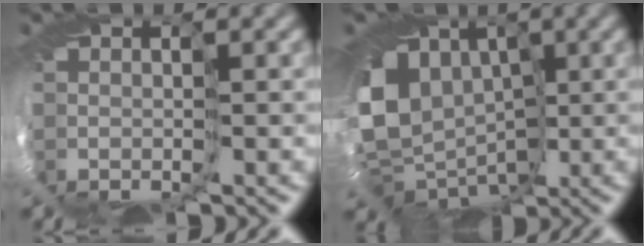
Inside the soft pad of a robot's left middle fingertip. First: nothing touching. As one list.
[{"total": 11.8, "force": [1.5, 9.6, 6.6], "torque": [-0.133, -0.005, 0.039]}]